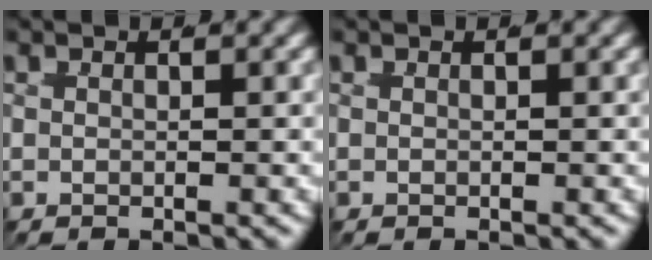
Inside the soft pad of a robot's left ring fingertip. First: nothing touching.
{"total": 0.0}